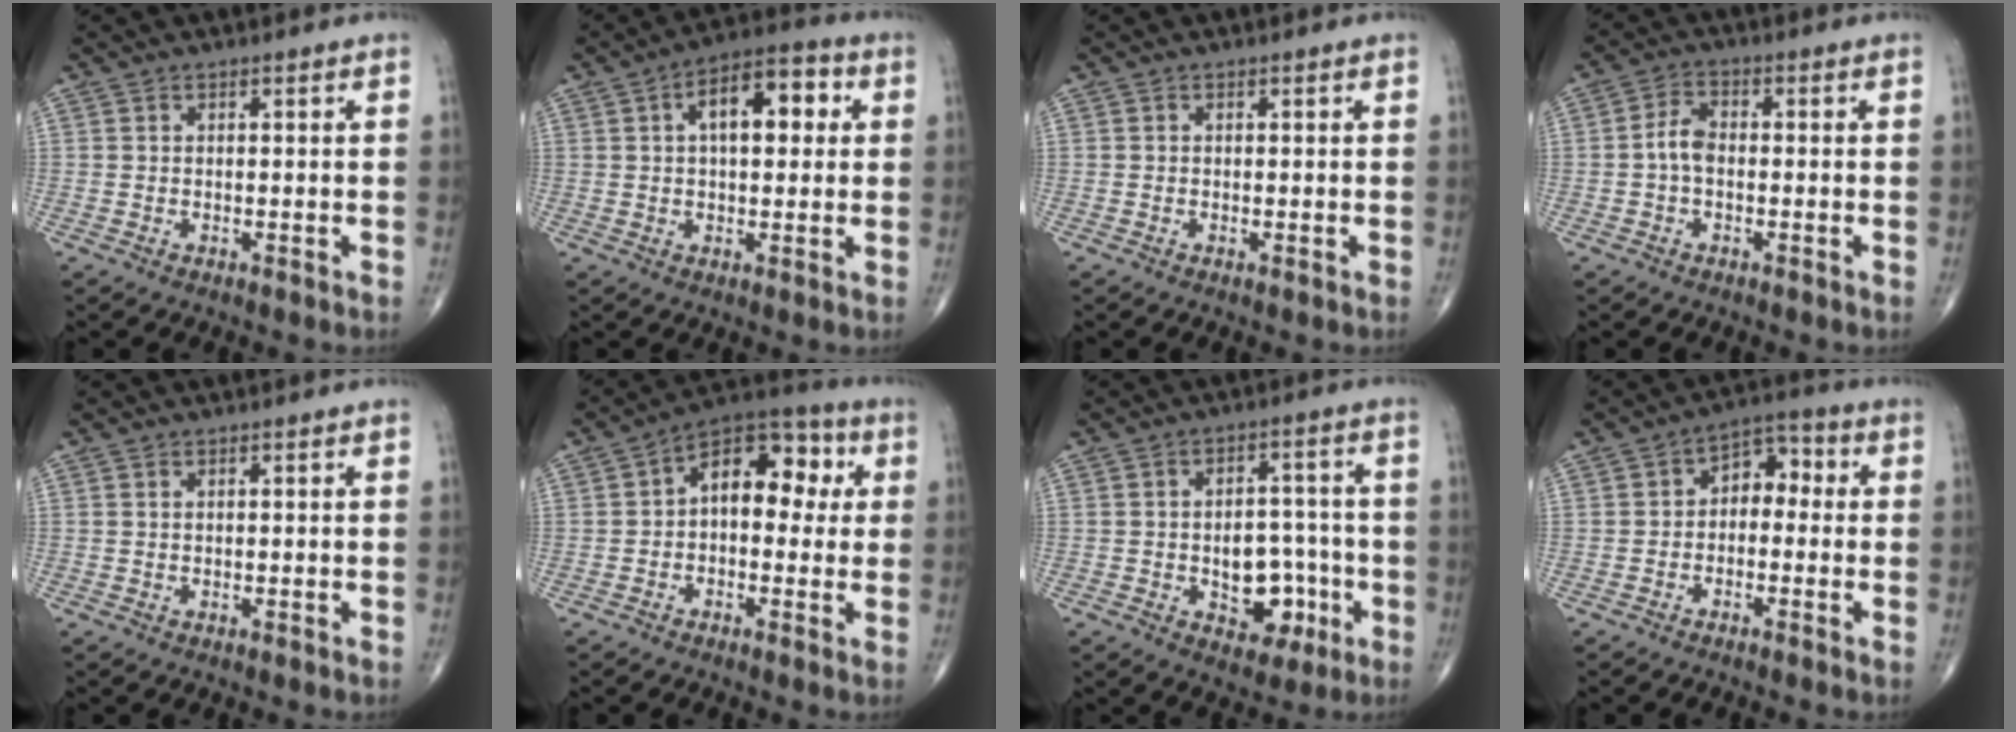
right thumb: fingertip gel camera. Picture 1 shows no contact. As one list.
[{"total": 11.4, "force": [2.7, 5.7, 9.5], "torque": [-0.125, 0.023, 0.033]}, {"total": 0.0}, {"total": 4.0, "force": [-0.7, 2.4, 3.1], "torque": [-0.056, 0.016, -0.019]}, {"total": 0.0}, {"total": 12.4, "force": [1.7, 7.6, 9.7], "torque": [-0.102, 0.036, 0.009]}, {"total": 9.9, "force": [-2.8, 6.7, 6.7], "torque": [-0.051, 0.032, -0.030]}, {"total": 6.3, "force": [-0.3, 4.3, 4.5], "torque": [-0.038, 0.032, -0.021]}]